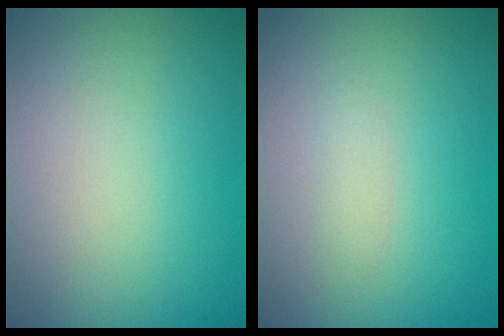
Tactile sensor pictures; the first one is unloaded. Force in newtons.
{"total": 0.9, "press": 0.9, "slide": 0.0}